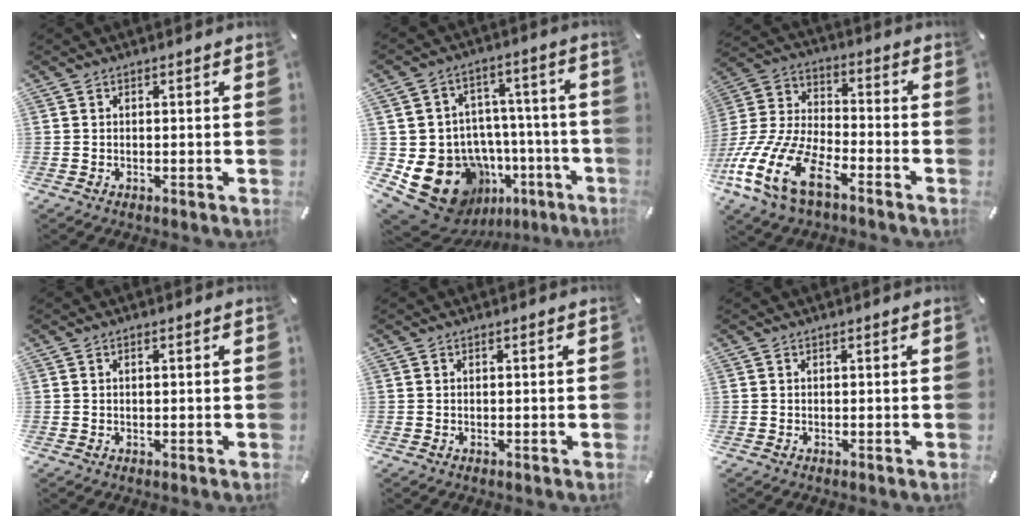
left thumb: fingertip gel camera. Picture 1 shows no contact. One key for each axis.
{"total": 18.5, "fx": -7.6, "fy": 14.6, "fz": 8.4, "tx": -0.132, "ty": 0.041, "tz": -0.094}
{"total": 17.1, "fx": -10.4, "fy": 7.6, "fz": 11.3, "tx": -0.245, "ty": 0.033, "tz": -0.189}
{"total": 0.6, "fx": 0.2, "fy": 0.3, "fz": 0.5, "tx": -0.010, "ty": 0.003, "tz": 0.002}
{"total": 0.0}
{"total": 0.0}